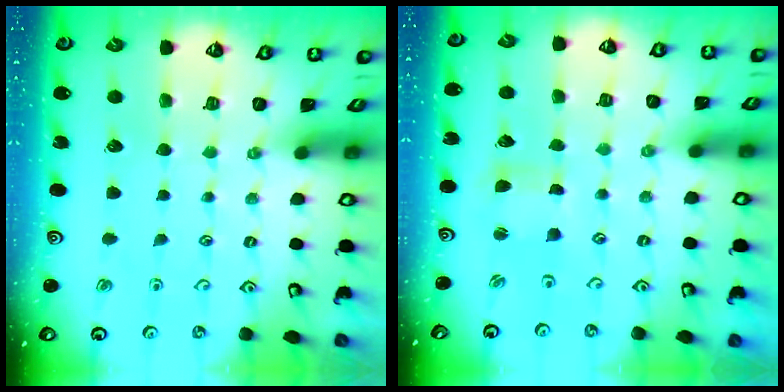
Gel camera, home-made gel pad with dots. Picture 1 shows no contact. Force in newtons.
{"total": 1.7, "press": 1.7, "slide": 0.4}